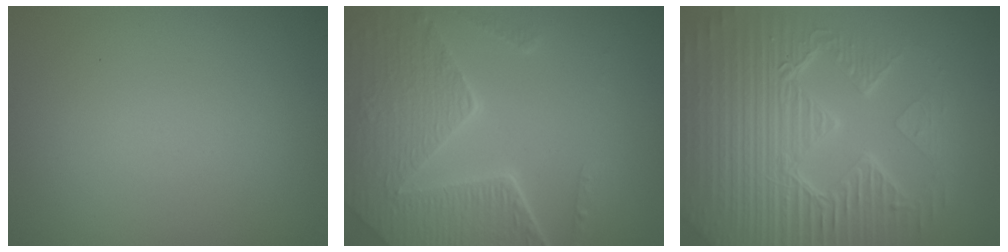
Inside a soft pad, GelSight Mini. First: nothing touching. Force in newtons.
{"total": 8.1, "press": 5.9, "slide": 5.5}
{"total": 9.7, "press": 6.8, "slide": 6.9}